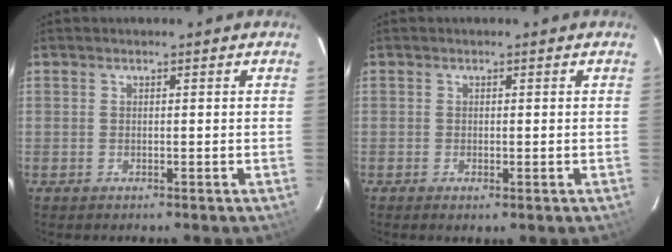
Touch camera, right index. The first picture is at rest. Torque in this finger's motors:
{"motor_torque": [0.95, -0.69, 0.30, 0.05]}